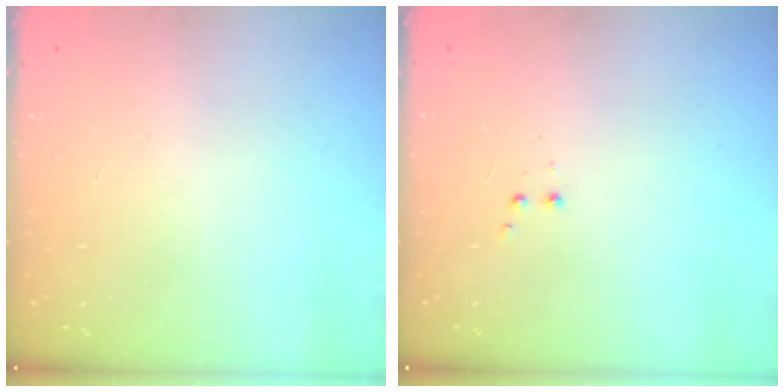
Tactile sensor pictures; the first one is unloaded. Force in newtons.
{"total": 2.0, "press": 1.8, "slide": 0.9}